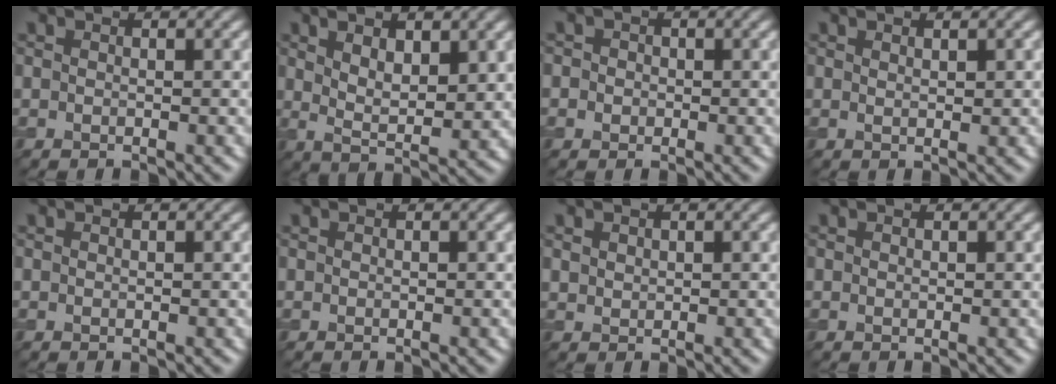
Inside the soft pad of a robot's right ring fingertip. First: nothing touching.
{"total": 5.4, "force": [2.5, 2.1, 4.3], "torque": [-0.080, -0.008, 0.046]}
{"total": 2.2, "force": [0.5, 1.9, 0.8], "torque": [0.008, 0.013, -0.013]}
{"total": 1.0, "force": [0.6, 0.2, 0.9], "torque": [-0.015, -0.001, 0.010]}
{"total": 0.0}
{"total": 0.0}
{"total": 0.9, "force": [0.5, 0.7, 0.2], "torque": [-0.004, -0.002, 0.013]}
{"total": 0.0}